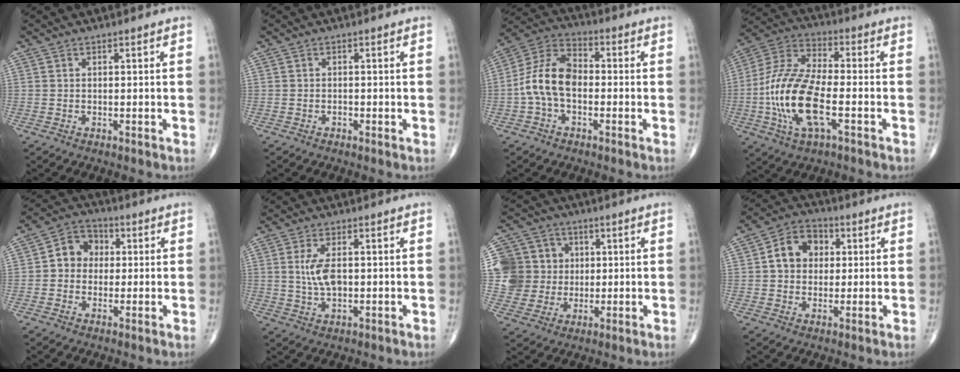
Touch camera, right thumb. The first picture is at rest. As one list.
[{"total": 0.6, "force": [-0.3, 0.4, 0.3], "torque": [-0.003, 0.001, -0.008]}, {"total": 11.1, "force": [-1.6, 6.9, 8.6], "torque": [-0.161, 0.037, -0.042]}, {"total": 17.3, "force": [-4.2, 7.1, 15.2], "torque": [-0.321, 0.023, -0.081]}, {"total": 7.1, "force": [0.5, 6.1, 3.6], "torque": [-0.034, 0.020, -0.006]}, {"total": 5.5, "force": [0.5, 2.6, 4.8], "torque": [-0.099, -0.004, 0.012]}, {"total": 12.1, "force": [1.5, 11.5, 3.6], "torque": [-0.044, 0.019, 0.032]}, {"total": 8.4, "force": [1.7, 6.2, 5.3], "torque": [-0.071, 0.010, 0.023]}]